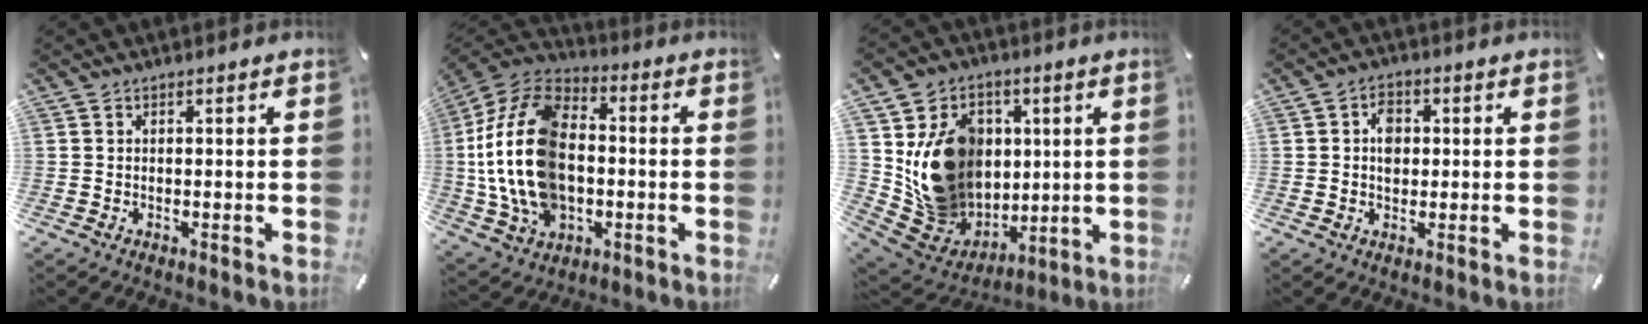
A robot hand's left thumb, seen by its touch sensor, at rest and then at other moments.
{"total": 21.0, "force": [-1.7, 14.5, 15.0], "torque": [-0.338, 0.017, -0.031]}
{"total": 17.7, "force": [2.9, 15.9, 7.1], "torque": [-0.105, -0.017, 0.072]}
{"total": 4.4, "force": [0.6, 3.5, 2.6], "torque": [-0.028, 0.001, 0.004]}